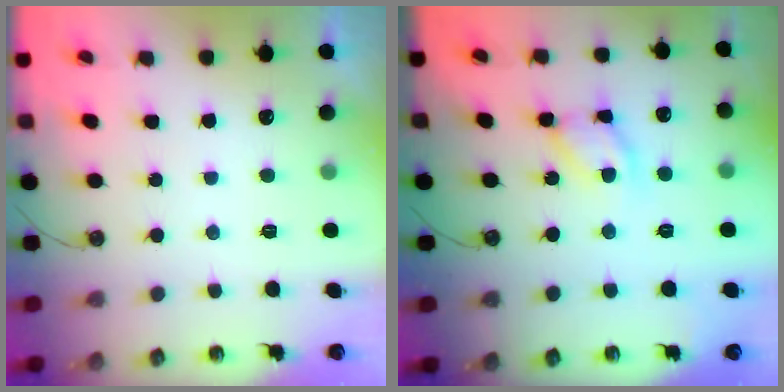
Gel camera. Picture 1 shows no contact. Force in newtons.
{"total": 10.6, "press": 10.6, "slide": 1.0}